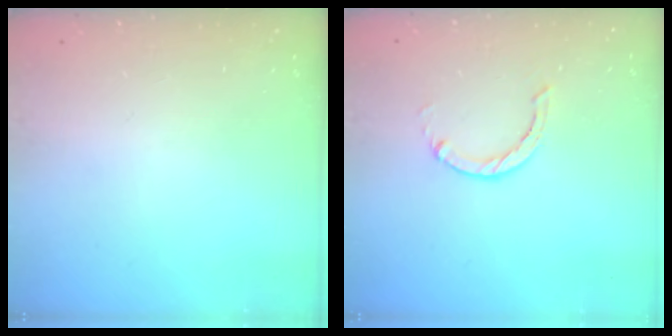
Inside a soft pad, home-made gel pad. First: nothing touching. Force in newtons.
{"total": 0.0}